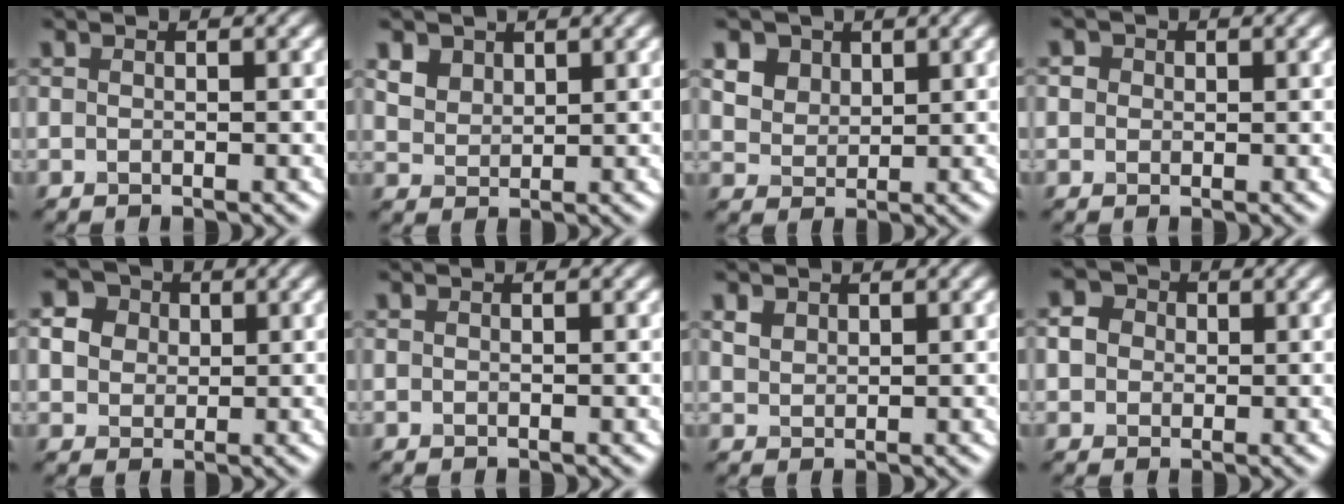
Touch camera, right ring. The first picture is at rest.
{"total": 2.1, "force": [1.8, 1.0, -0.1], "torque": [-0.039, -0.002, 0.068]}
{"total": 4.5, "force": [3.1, 3.0, 1.2], "torque": [-0.078, 0.010, 0.085]}
{"total": 0.6, "force": [0.1, 0.4, -0.4], "torque": [-0.004, 0.006, 0.005]}
{"total": 2.0, "force": [0.8, 1.8, 0.2], "torque": [-0.036, 0.000, 0.041]}
{"total": 0.0}
{"total": 1.1, "force": [0.6, -0.3, -0.9], "torque": [-0.006, 0.003, 0.042]}
{"total": 1.2, "force": [-0.1, 1.1, -0.2], "torque": [-0.011, 0.003, 0.017]}